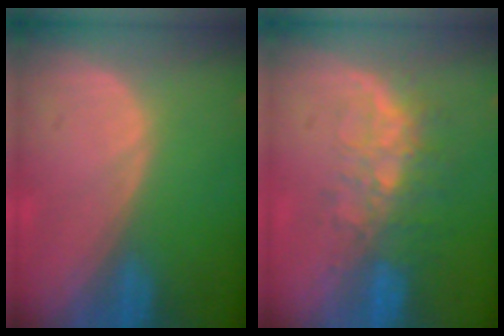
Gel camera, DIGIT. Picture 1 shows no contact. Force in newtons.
{"total": 8.2, "press": 6.7, "slide": 4.6}